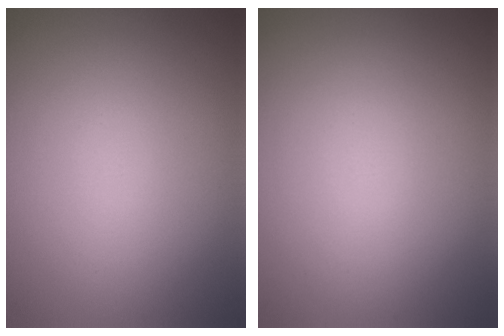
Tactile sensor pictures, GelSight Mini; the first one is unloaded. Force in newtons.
{"total": 0.0}